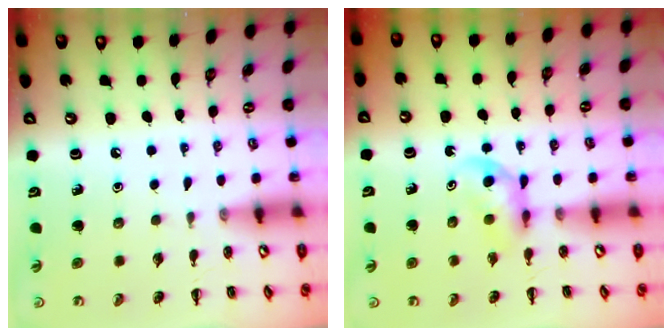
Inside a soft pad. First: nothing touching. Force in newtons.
{"total": 4.1, "press": 4.0, "slide": 0.9}